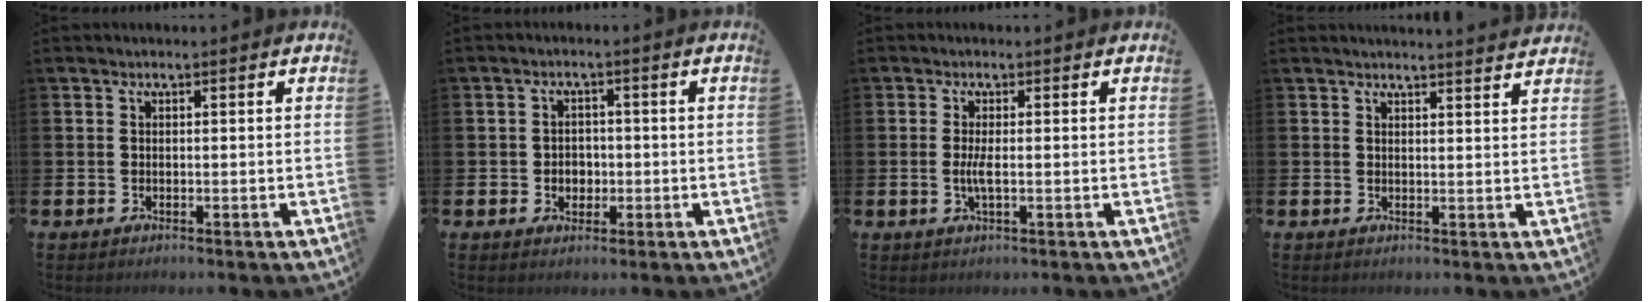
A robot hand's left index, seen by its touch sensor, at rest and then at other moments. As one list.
[{"total": 2.4, "force": [-0.3, 2.2, 1.0], "torque": [-0.015, 0.005, -0.012]}, {"total": 2.0, "force": [-0.2, 0.2, 2.0], "torque": [-0.045, -0.001, -0.003]}, {"total": 2.4, "force": [2.4, -0.3, -0.2], "torque": [0.009, -0.020, 0.041]}]